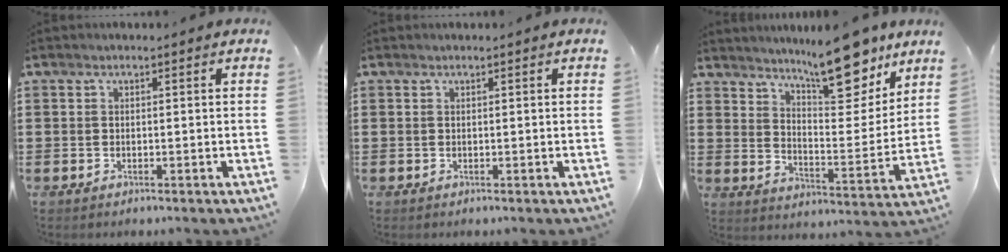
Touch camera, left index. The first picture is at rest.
{"total": 0.0}
{"total": 14.1, "force": [11.1, 3.9, 7.7], "torque": [-0.115, -0.066, 0.190]}